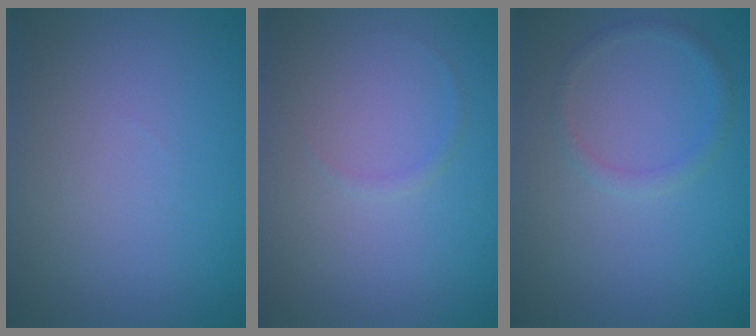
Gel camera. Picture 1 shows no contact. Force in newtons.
{"total": 1.2, "press": 1.2, "slide": 0.2}
{"total": 1.2, "press": 1.2, "slide": 0.2}